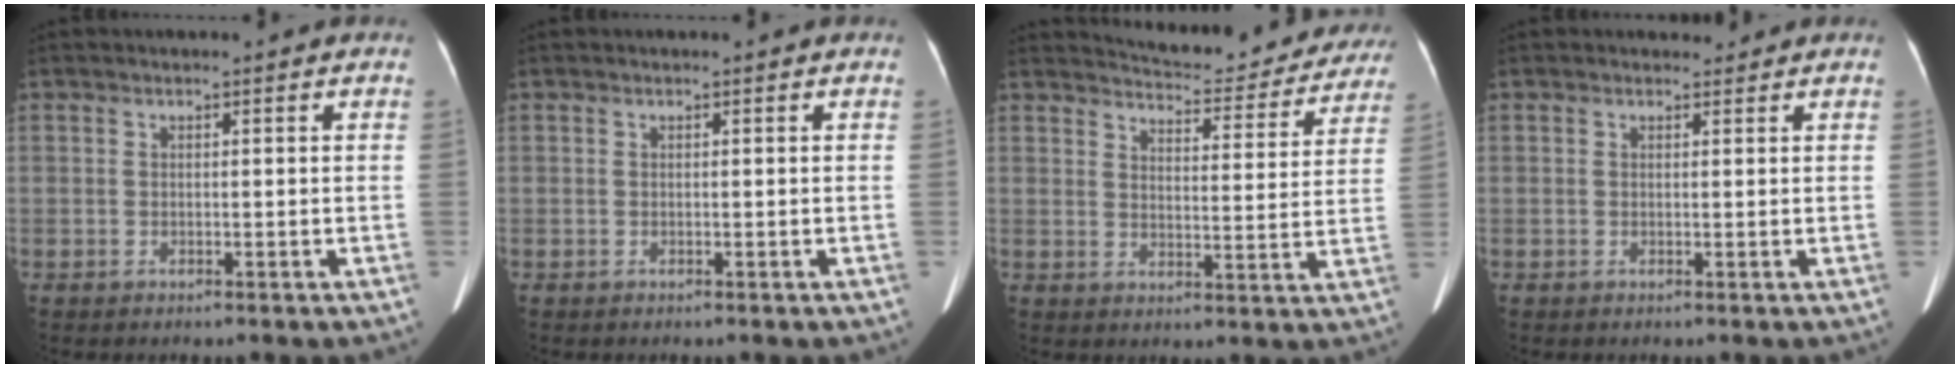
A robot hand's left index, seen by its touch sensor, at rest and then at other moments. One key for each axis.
{"total": 0.0}
{"total": 17.0, "fx": 16.2, "fy": 3.5, "fz": 4.1, "tx": -0.042, "ty": -0.025, "tz": 0.187}
{"total": 1.0, "fx": 1.0, "fy": 0.4, "fz": -0.1, "tx": -0.005, "ty": -0.003, "tz": 0.013}